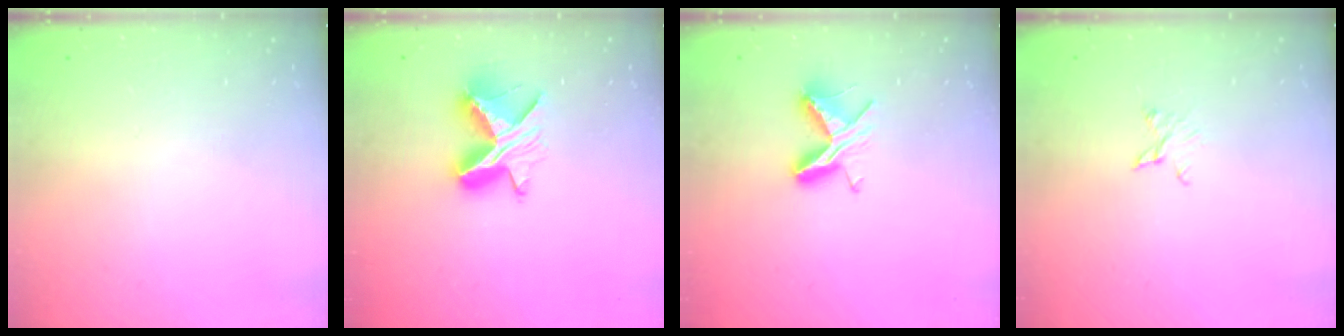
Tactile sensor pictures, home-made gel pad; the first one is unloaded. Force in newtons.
{"total": 11.3, "press": 11.3, "slide": 0.4}
{"total": 7.2, "press": 7.1, "slide": 0.7}
{"total": 2.5, "press": 2.5, "slide": 0.3}